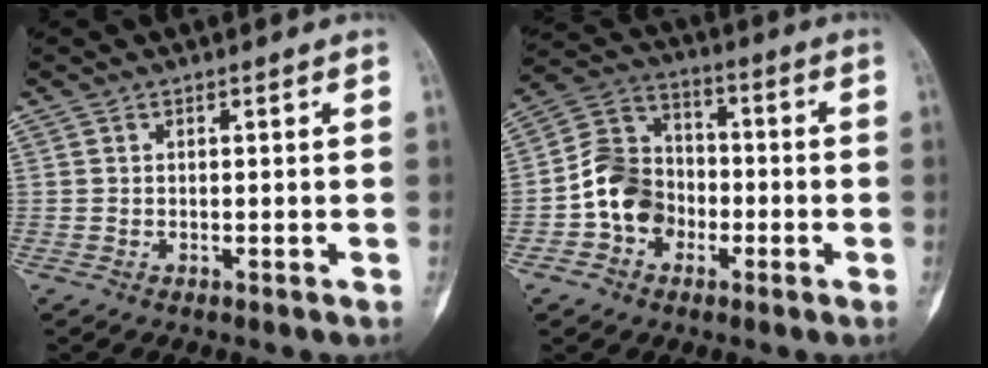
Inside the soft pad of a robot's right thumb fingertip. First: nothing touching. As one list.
[{"total": 10.8, "force": [-3.0, 9.0, 5.2], "torque": [-0.073, 0.043, -0.063]}]